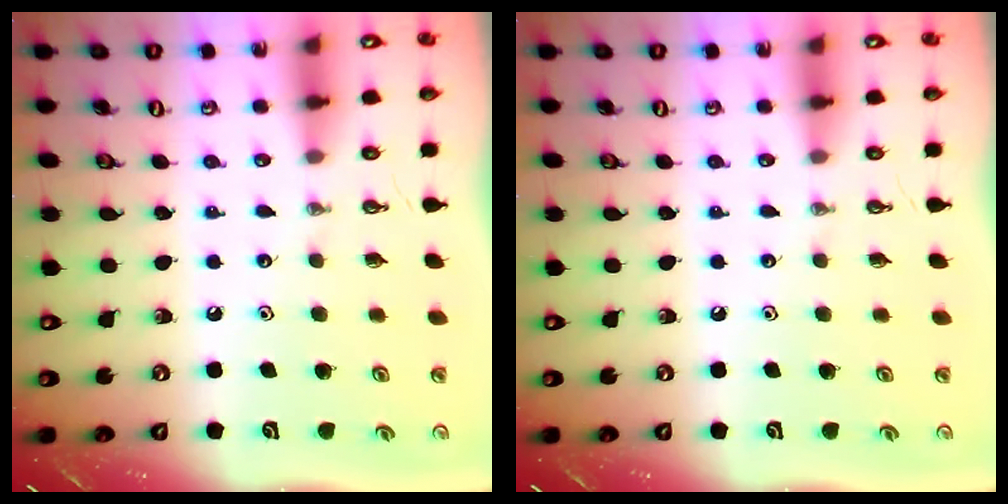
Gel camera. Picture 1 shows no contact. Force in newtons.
{"total": 0.0}